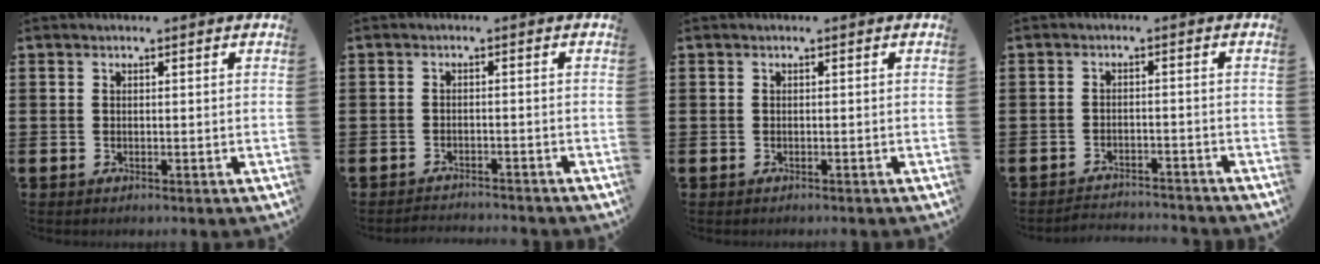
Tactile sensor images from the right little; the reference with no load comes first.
{"total": 1.6, "force": [-1.6, -0.1, -0.1], "torque": [-0.002, 0.005, -0.033]}
{"total": 0.0}
{"total": 2.2, "force": [-2.1, -0.1, -0.1], "torque": [-0.003, 0.005, -0.047]}